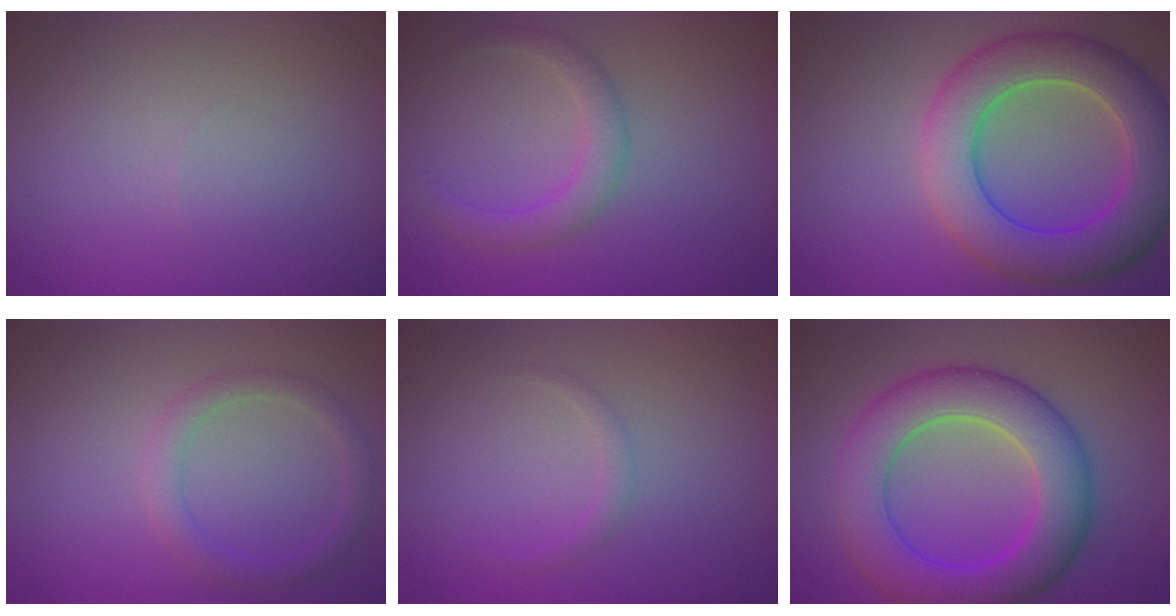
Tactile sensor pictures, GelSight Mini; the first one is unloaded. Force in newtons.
{"total": 2.5, "press": 2.5, "slide": 0.1}
{"total": 8.4, "press": 8.4, "slide": 0.3}
{"total": 2.0, "press": 2.0, "slide": 0.1}
{"total": 0.9, "press": 0.9, "slide": 0.0}
{"total": 8.3, "press": 8.3, "slide": 0.1}